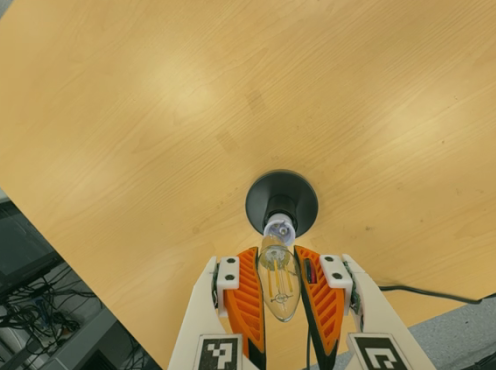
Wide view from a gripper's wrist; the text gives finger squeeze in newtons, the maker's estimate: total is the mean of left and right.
{"total": 20.7, "left": 22.2, "right": 19.1}